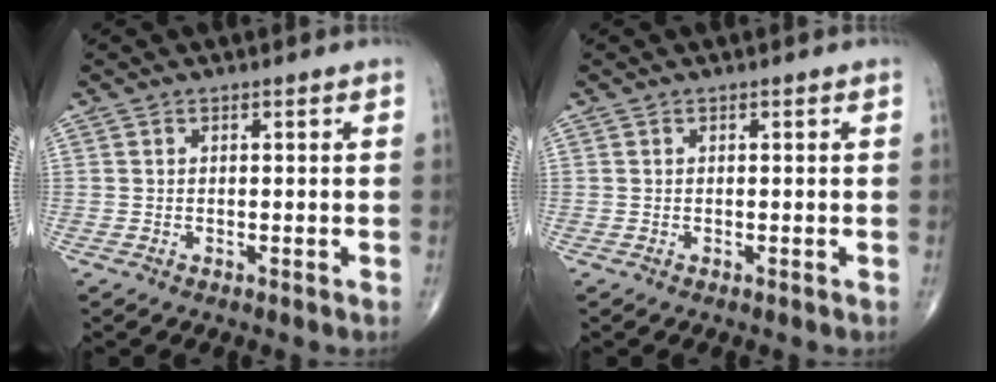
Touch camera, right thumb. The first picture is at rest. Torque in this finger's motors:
{"motor_torque": [0.00, 0.00, 0.00, 0.00, 0.00]}